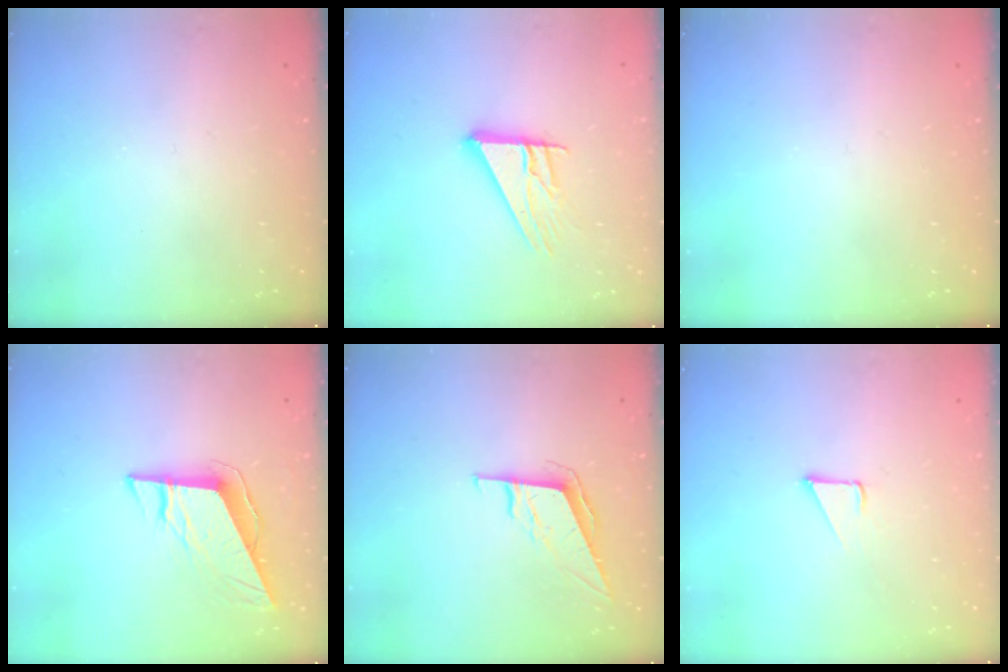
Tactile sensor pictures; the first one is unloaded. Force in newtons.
{"total": 12.9, "press": 12.9, "slide": 1.2}
{"total": 0.0}
{"total": 9.5, "press": 9.4, "slide": 1.7}
{"total": 7.4, "press": 7.1, "slide": 2.2}
{"total": 3.6, "press": 3.6, "slide": 0.3}